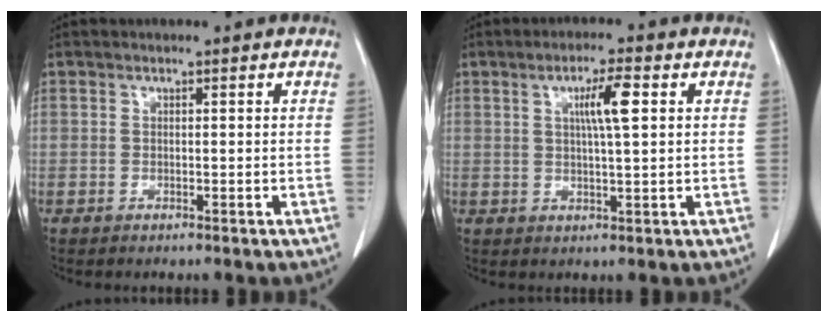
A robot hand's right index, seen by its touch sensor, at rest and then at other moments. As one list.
[{"total": 5.3, "force": [1.6, 0.2, 5.0], "torque": [-0.086, 0.001, 0.026]}]